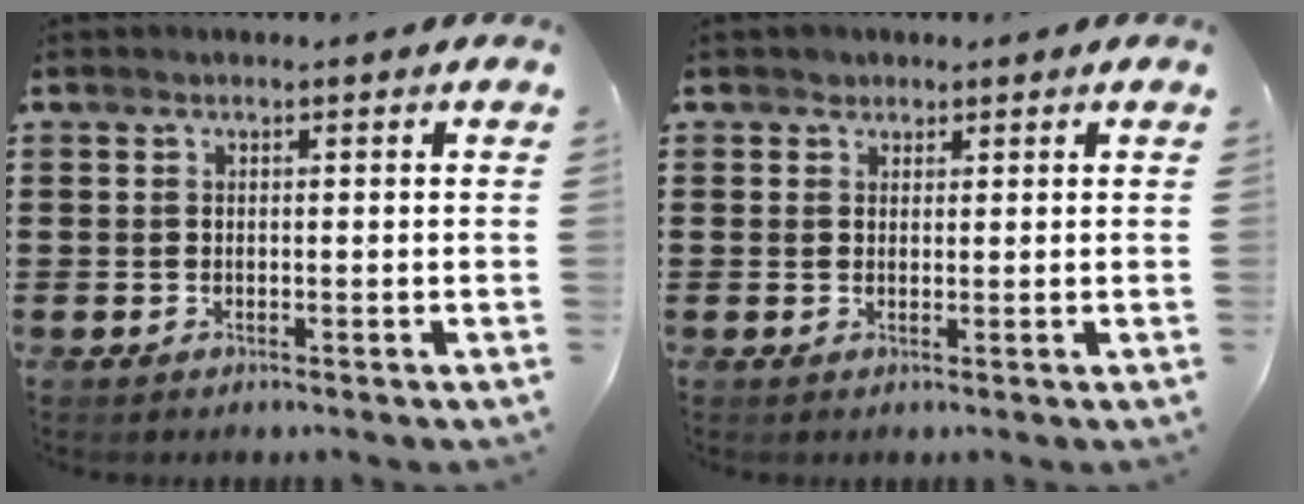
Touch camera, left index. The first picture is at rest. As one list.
[{"total": 1.3, "force": [0.9, 0.9, 0.0], "torque": [-0.002, 0.005, 0.018]}]